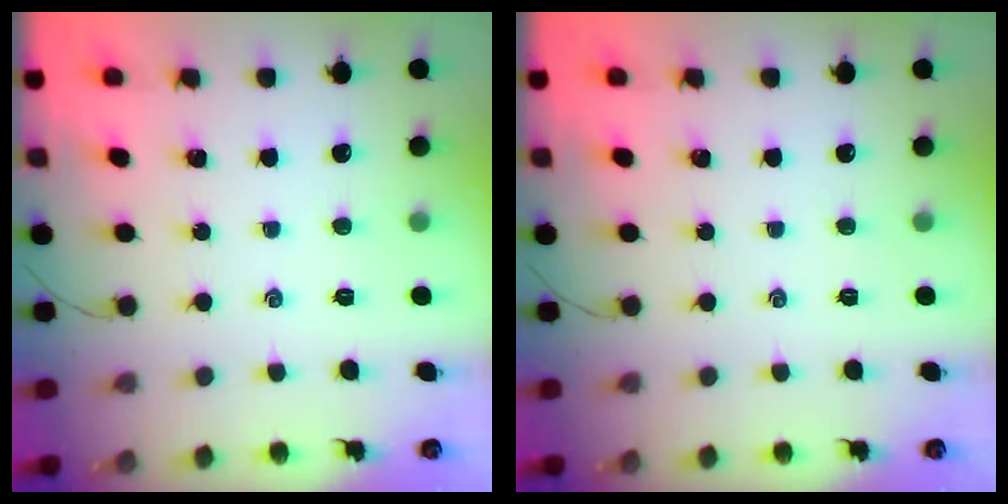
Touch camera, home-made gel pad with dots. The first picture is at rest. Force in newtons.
{"total": 0.0}